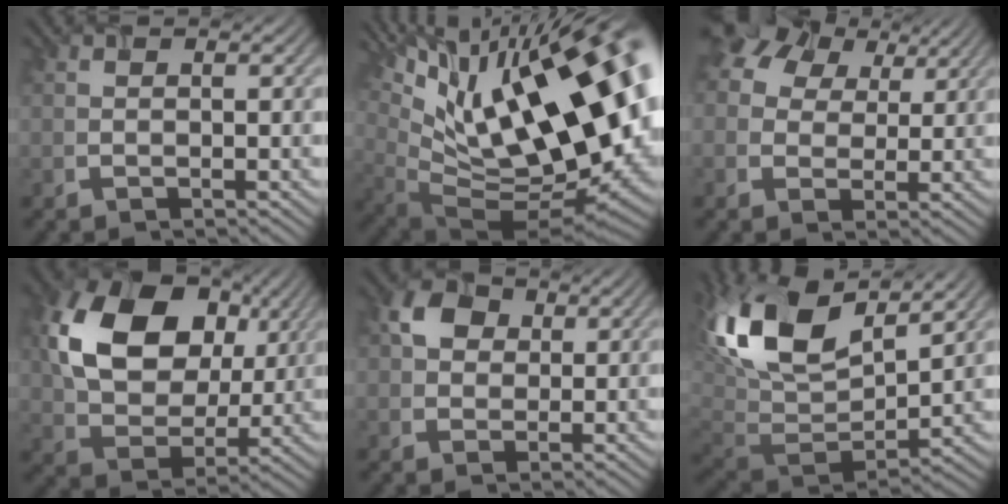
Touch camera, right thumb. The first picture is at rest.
{"total": 20.7, "force": [7.1, 8.9, 17.2], "torque": [-0.271, 0.030, 0.140]}
{"total": 9.3, "force": [5.1, 6.0, 5.0], "torque": [-0.117, 0.026, 0.088]}
{"total": 15.1, "force": [4.8, 10.8, 9.3], "torque": [-0.200, 0.013, 0.090]}
{"total": 4.1, "force": [1.0, 3.4, 2.0], "torque": [-0.040, 0.012, 0.018]}
{"total": 16.7, "force": [6.9, 9.0, 12.3], "torque": [-0.288, 0.035, 0.129]}